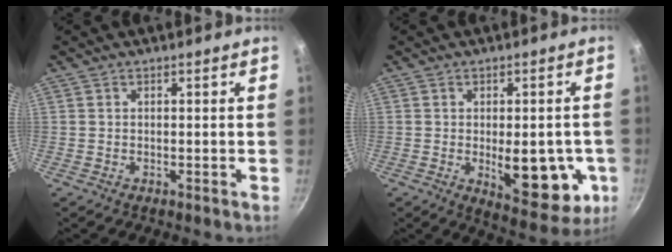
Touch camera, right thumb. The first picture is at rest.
{"total": 14.4, "force": [-2.6, 6.8, 12.4], "torque": [-0.125, -0.012, -0.024]}